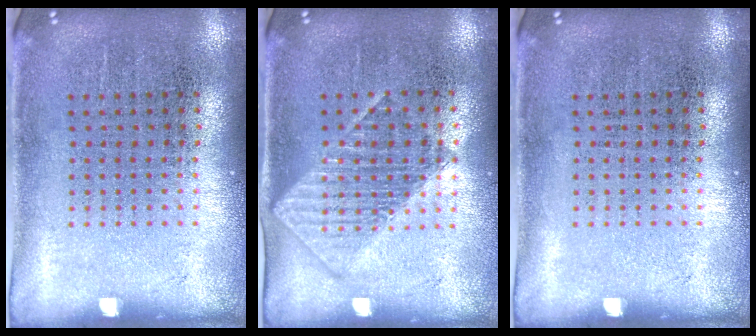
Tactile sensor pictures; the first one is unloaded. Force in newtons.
{"total": 1.4, "press": 1.3, "slide": 0.5}
{"total": 0.0}